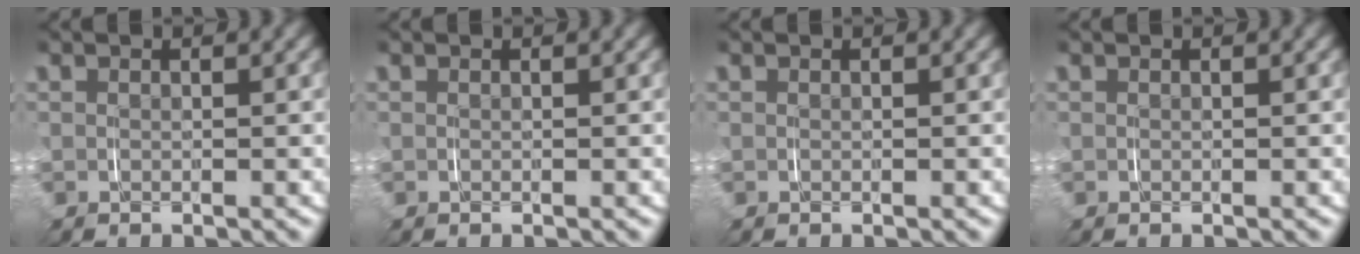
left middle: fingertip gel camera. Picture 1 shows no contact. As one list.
[{"total": 0.0}, {"total": 0.0}, {"total": 0.0}]